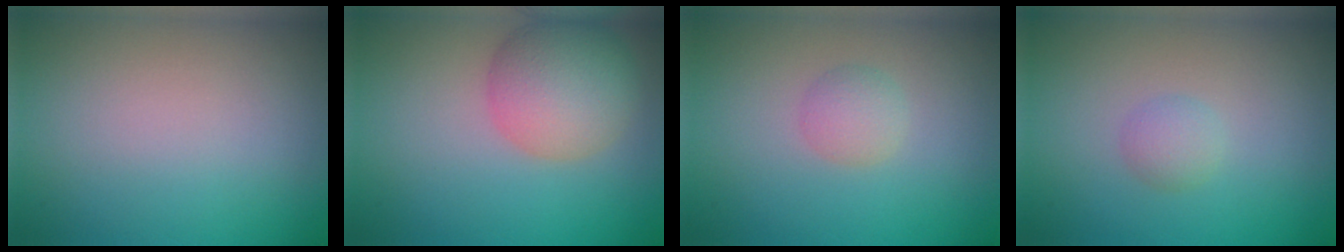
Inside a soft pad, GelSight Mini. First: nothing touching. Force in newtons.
{"total": 5.7, "press": 5.7, "slide": 0.3}
{"total": 1.6, "press": 1.6, "slide": 0.1}
{"total": 1.4, "press": 1.4, "slide": 0.0}